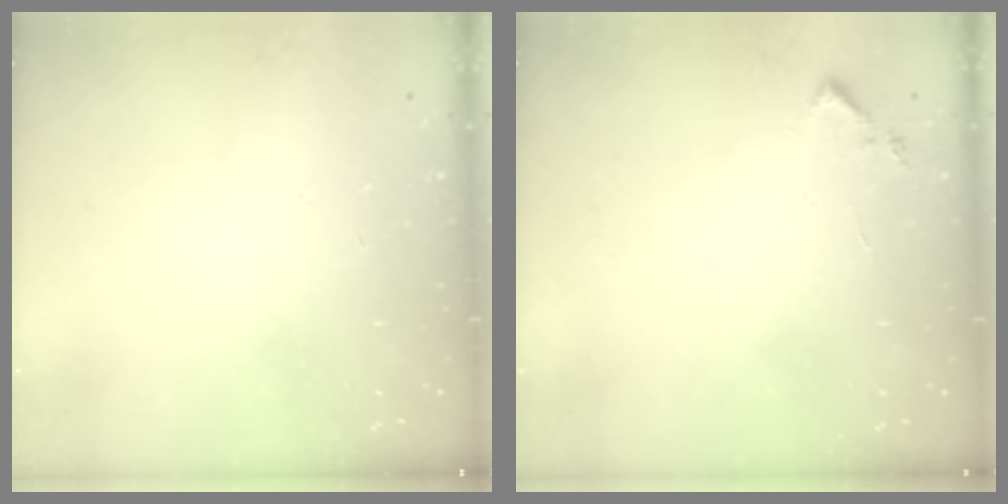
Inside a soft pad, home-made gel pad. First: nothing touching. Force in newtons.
{"total": 4.9, "press": 4.8, "slide": 0.5}